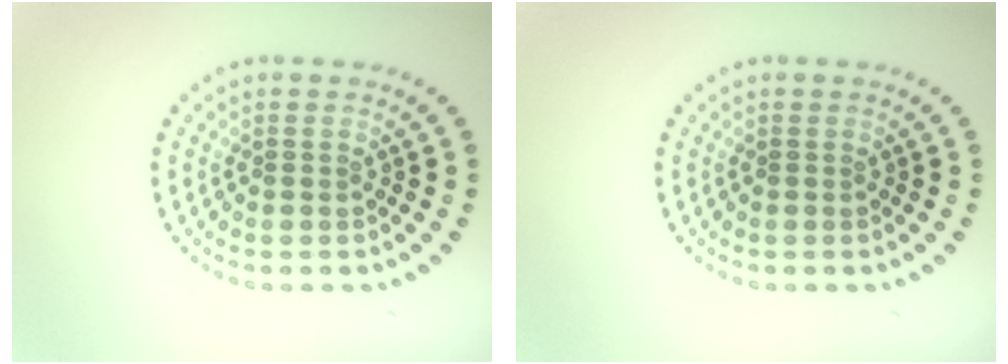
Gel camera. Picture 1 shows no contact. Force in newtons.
{"total": 0.0}